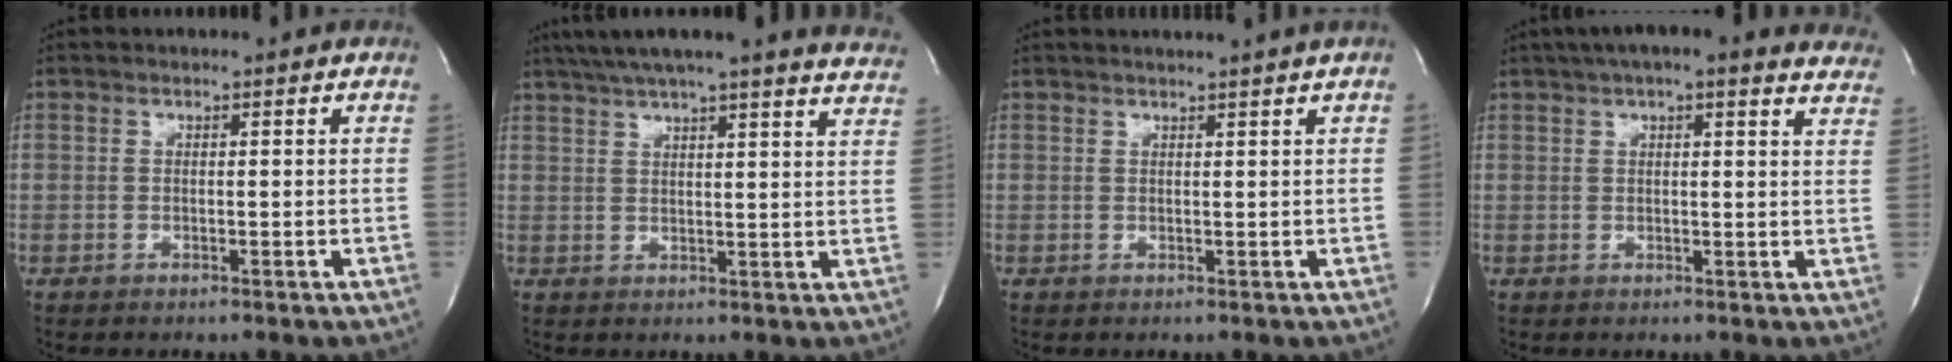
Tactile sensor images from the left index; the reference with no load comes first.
{"total": 23.3, "force": [20.9, 0.8, 10.2], "torque": [-0.163, -0.020, 0.253]}
{"total": 3.8, "force": [3.3, -1.0, 1.7], "torque": [-0.020, 0.010, 0.040]}
{"total": 17.0, "force": [14.1, 3.5, 8.8], "torque": [-0.123, 0.036, 0.164]}